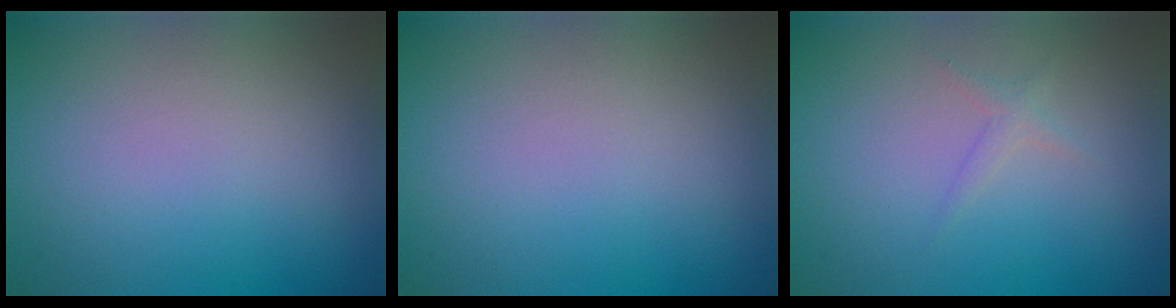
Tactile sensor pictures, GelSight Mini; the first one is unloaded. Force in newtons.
{"total": 0.0}
{"total": 0.9, "press": 0.9, "slide": 0.0}